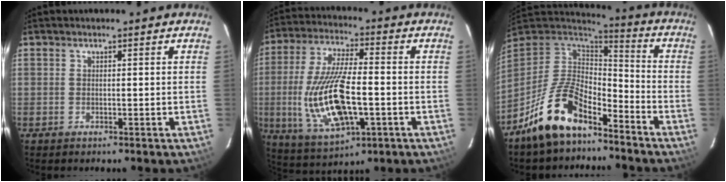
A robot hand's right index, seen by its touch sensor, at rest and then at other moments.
{"total": 17.7, "force": [-3.4, 6.9, 16.0], "torque": [-0.333, -0.012, -0.048]}
{"total": 15.4, "force": [-10.6, 6.6, 9.1], "torque": [-0.194, 0.004, -0.194]}